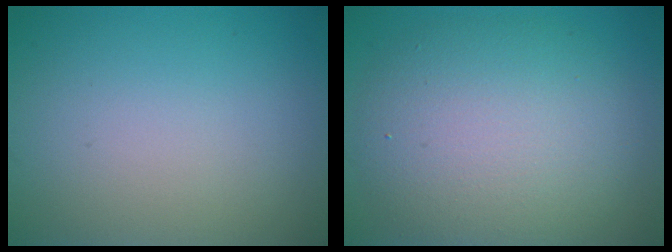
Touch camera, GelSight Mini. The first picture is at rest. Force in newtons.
{"total": 8.3, "press": 8.2, "slide": 0.5}